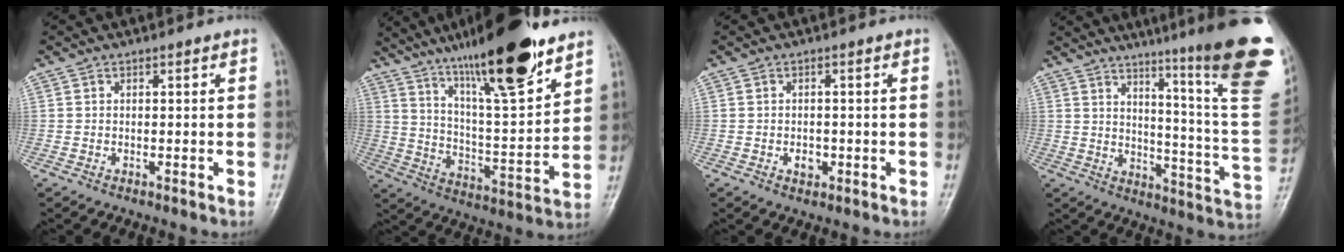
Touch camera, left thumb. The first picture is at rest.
{"total": 22.2, "force": [15.2, 3.8, 15.7], "torque": [-0.236, -0.066, 0.256]}
{"total": 2.0, "force": [-0.6, 1.5, 1.3], "torque": [-0.011, 0.003, -0.005]}
{"total": 26.4, "force": [15.6, 2.4, 21.1], "torque": [-0.232, -0.094, 0.207]}